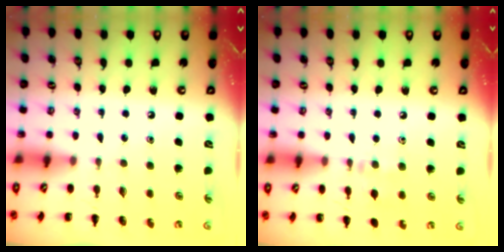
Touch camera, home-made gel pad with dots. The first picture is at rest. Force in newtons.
{"total": 6.4, "press": 6.1, "slide": 2.1}